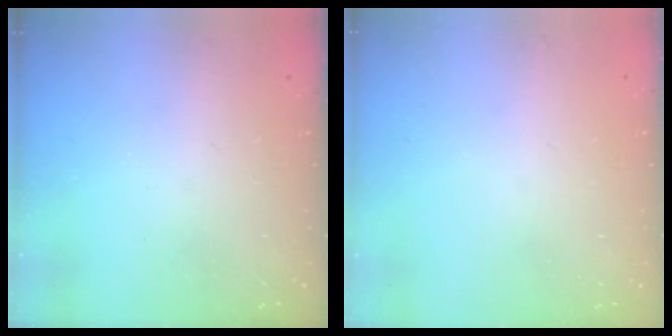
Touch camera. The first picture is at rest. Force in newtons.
{"total": 0.0}